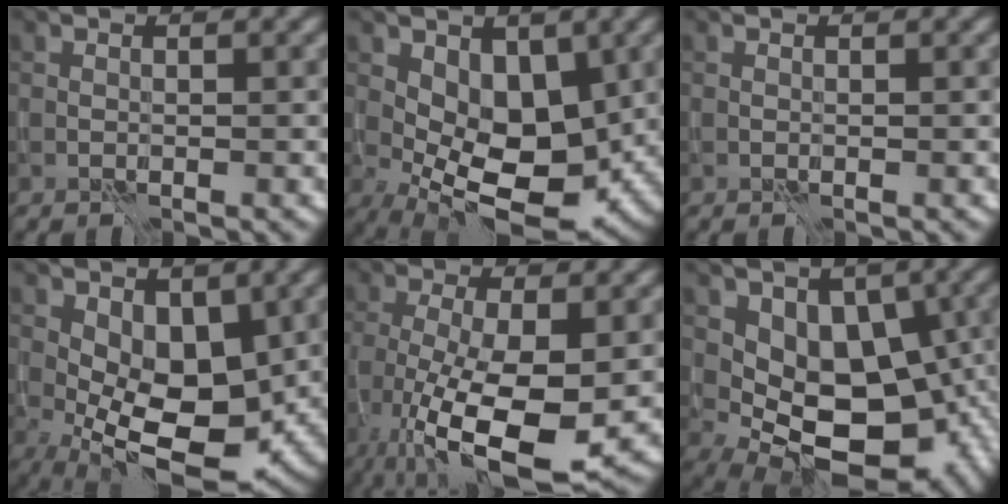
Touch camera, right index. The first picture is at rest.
{"total": 7.5, "force": [0.2, 4.4, 6.0], "torque": [-0.100, -0.014, 0.002]}
{"total": 0.0}
{"total": 7.2, "force": [-0.5, 3.9, 6.0], "torque": [-0.102, -0.007, -0.009]}
{"total": 10.6, "force": [-3.2, 3.5, 9.4], "torque": [-0.176, -0.020, -0.053]}
{"total": 12.3, "force": [0.1, 8.4, 8.9], "torque": [-0.095, -0.016, 0.018]}